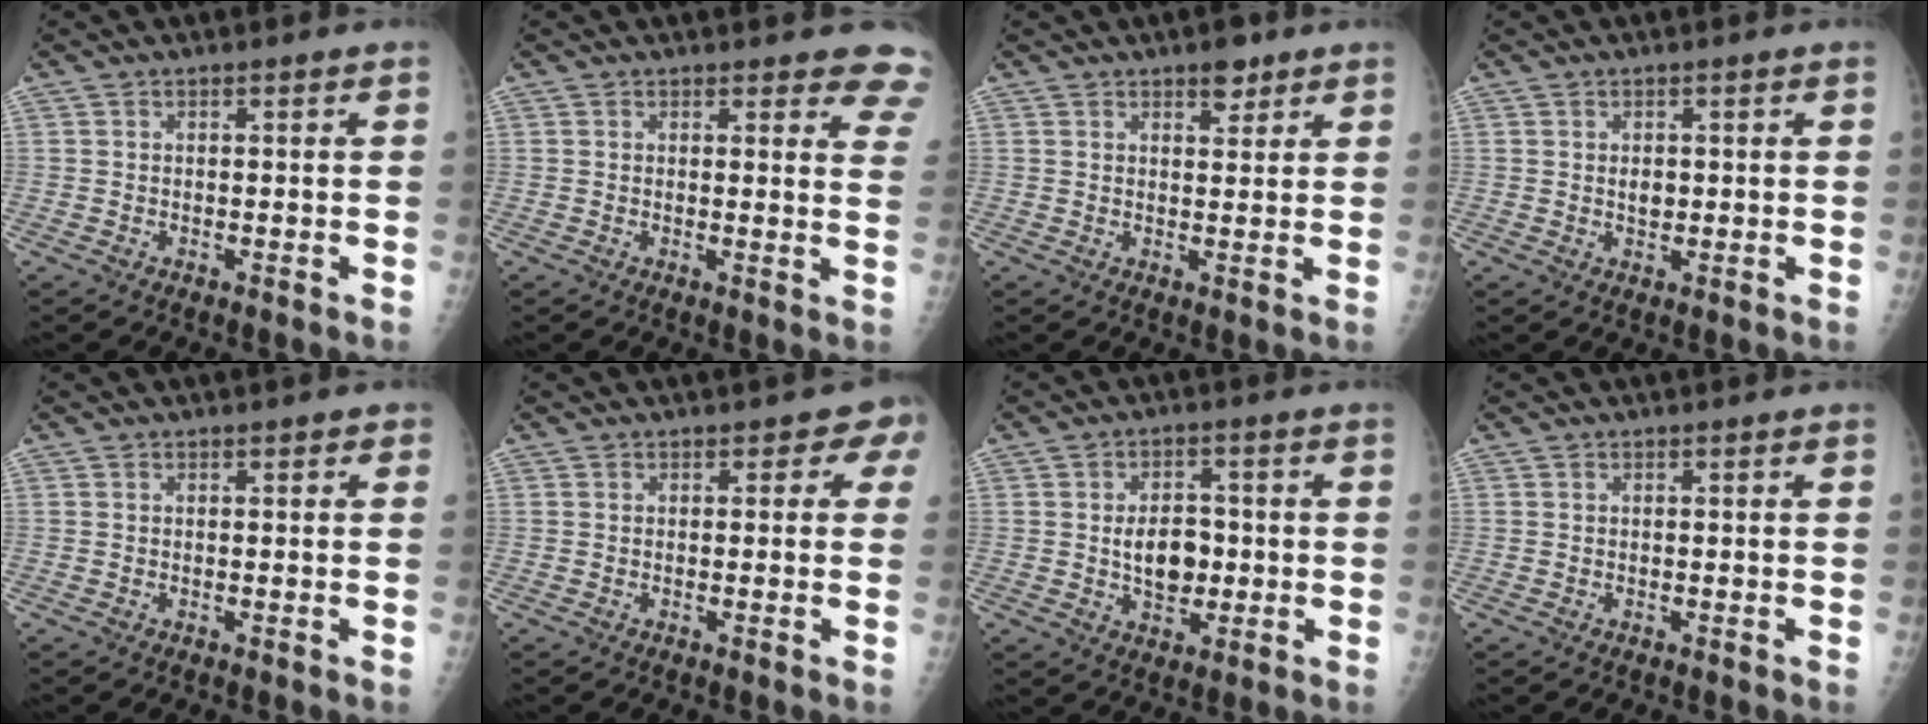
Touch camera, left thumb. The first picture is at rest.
{"total": 8.1, "force": [7.1, 2.6, 2.9], "torque": [0.011, -0.032, 0.051]}
{"total": 3.6, "force": [2.5, 1.6, 2.0], "torque": [-0.012, -0.013, 0.035]}
{"total": 1.8, "force": [0.3, 1.2, 1.3], "torque": [-0.013, -0.002, 0.007]}
{"total": 1.1, "force": [0.5, 0.6, 0.8], "torque": [-0.002, 0.001, 0.002]}
{"total": 2.6, "force": [1.0, 1.8, 1.6], "torque": [0.014, 0.004, -0.001]}
{"total": 7.2, "force": [-0.4, 4.9, 5.3], "torque": [-0.060, 0.002, -0.004]}
{"total": 0.0}